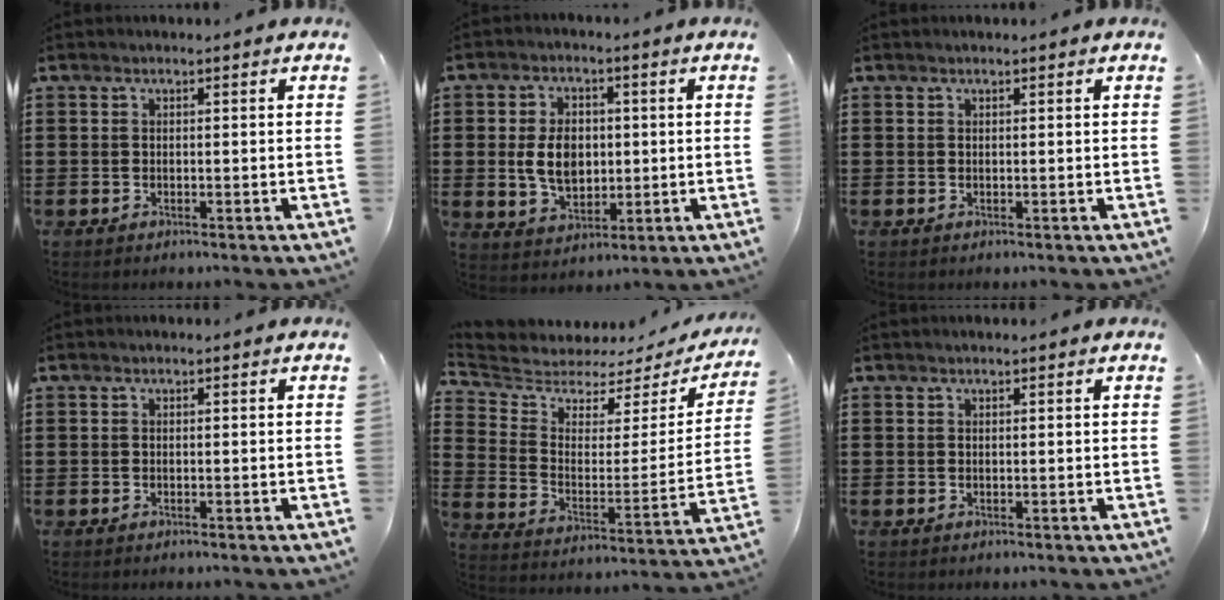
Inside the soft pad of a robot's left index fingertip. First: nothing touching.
{"total": 6.9, "force": [0.2, 4.7, 5.1], "torque": [-0.109, 0.007, -0.001]}
{"total": 0.0}
{"total": 0.0}
{"total": 4.0, "force": [3.7, 1.6, 0.2], "torque": [-0.038, -0.038, 0.058]}
{"total": 0.0}